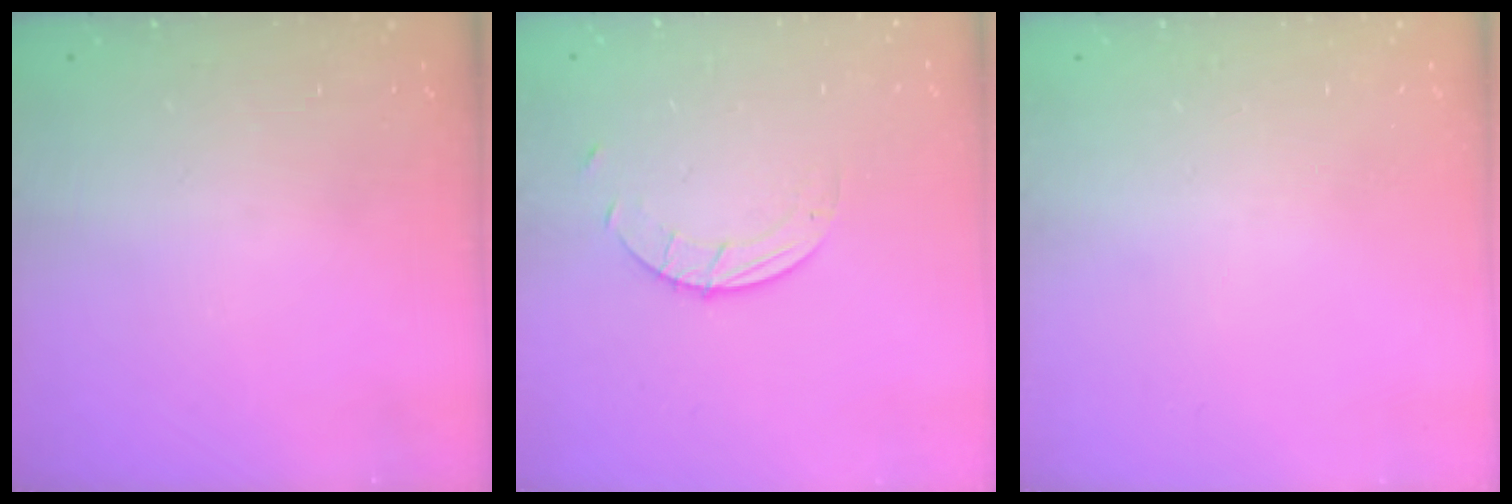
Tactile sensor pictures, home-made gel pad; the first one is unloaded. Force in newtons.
{"total": 2.6, "press": 2.6, "slide": 0.2}
{"total": 0.0}